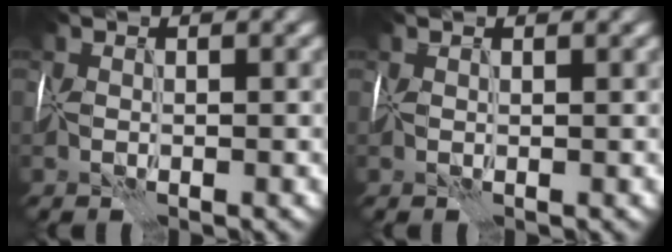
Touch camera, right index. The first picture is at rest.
{"total": 0.5, "force": [0.5, 0.0, 0.3], "torque": [-0.006, 0.001, 0.008]}